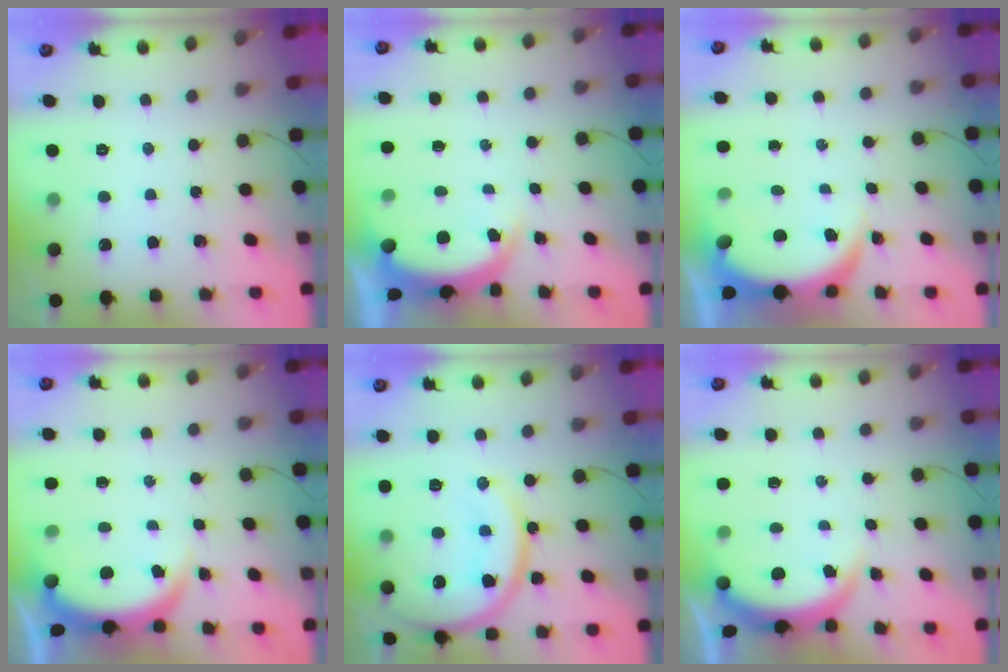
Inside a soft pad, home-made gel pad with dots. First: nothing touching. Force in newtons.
{"total": 4.7, "press": 4.6, "slide": 0.9}
{"total": 5.0, "press": 4.9, "slide": 0.5}
{"total": 3.9, "press": 3.9, "slide": 0.2}
{"total": 17.3, "press": 17.2, "slide": 1.5}
{"total": 4.0, "press": 3.7, "slide": 1.5}